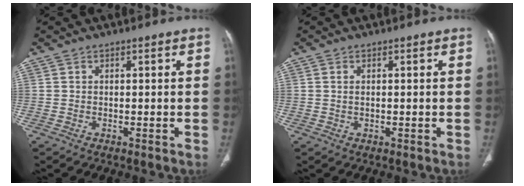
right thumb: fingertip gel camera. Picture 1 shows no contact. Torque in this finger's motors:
{"motor_torque": [-0.38, 0.28, 0.12, 0.39, -0.04]}